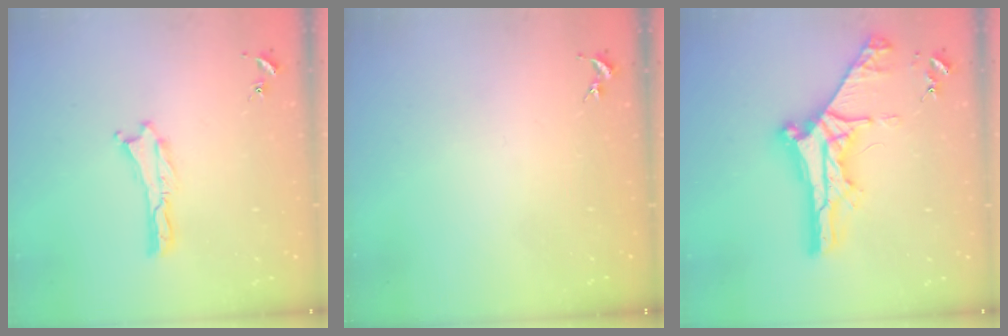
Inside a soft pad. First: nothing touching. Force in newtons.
{"total": 0.0}
{"total": 10.1, "press": 10.1, "slide": 1.0}